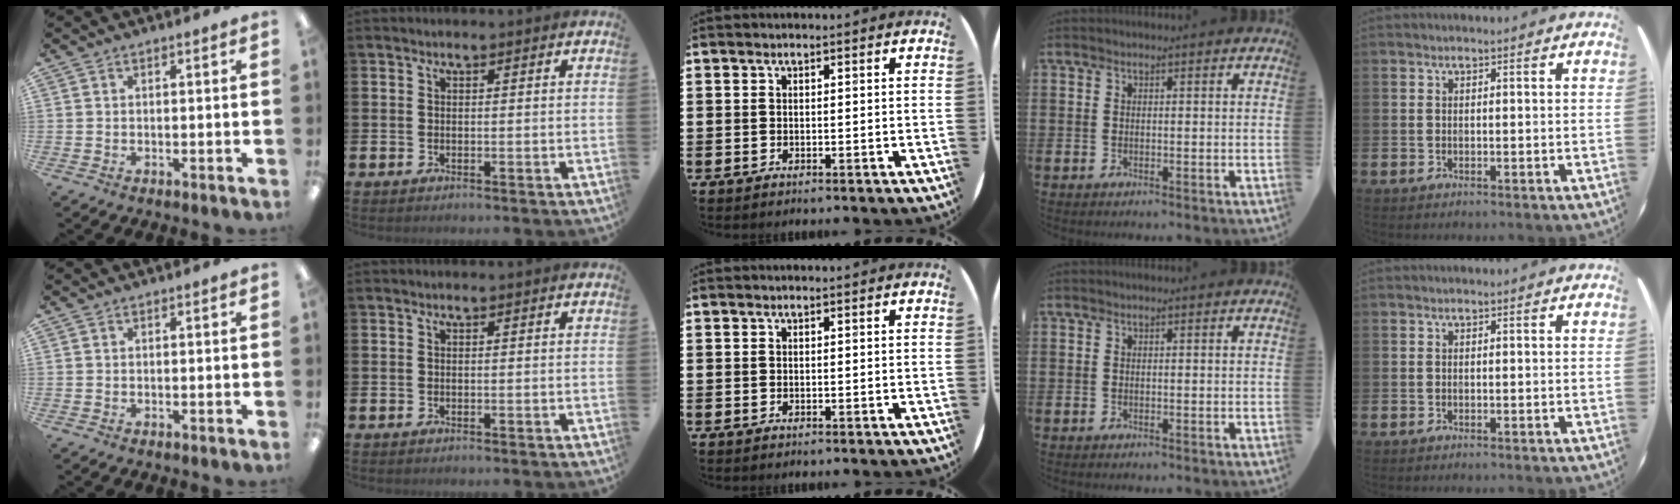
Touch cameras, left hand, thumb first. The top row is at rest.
{}